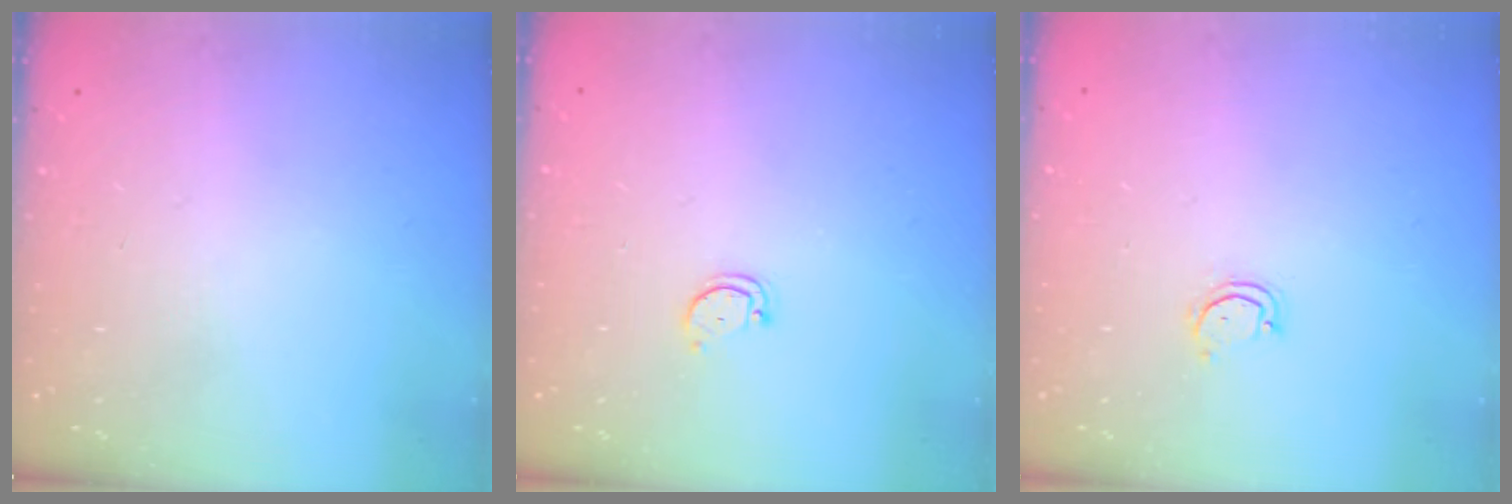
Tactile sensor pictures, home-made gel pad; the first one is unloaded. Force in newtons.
{"total": 2.3, "press": 2.3, "slide": 0.4}
{"total": 2.9, "press": 2.9, "slide": 0.3}